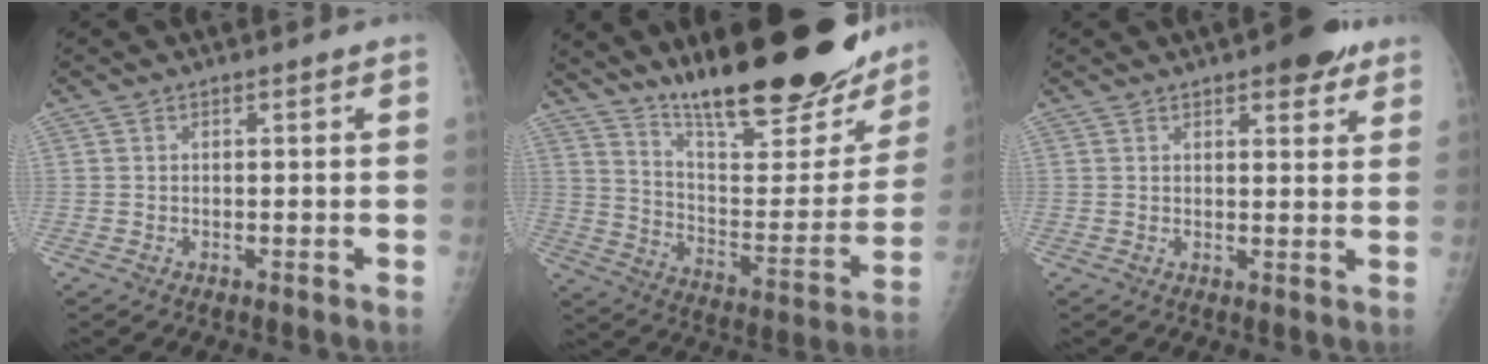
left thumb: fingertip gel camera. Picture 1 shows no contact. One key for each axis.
{"total": 28.8, "fx": 21.7, "fy": 7.1, "fz": 17.5, "tx": -0.226, "ty": -0.110, "tz": 0.322}
{"total": 6.5, "fx": 4.1, "fy": 2.5, "fz": 4.4, "tx": -0.035, "ty": -0.015, "tz": 0.050}